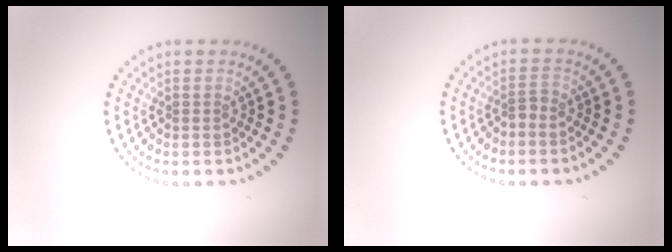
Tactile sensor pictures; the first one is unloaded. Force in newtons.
{"total": 0.9, "press": 0.6, "slide": 0.7}